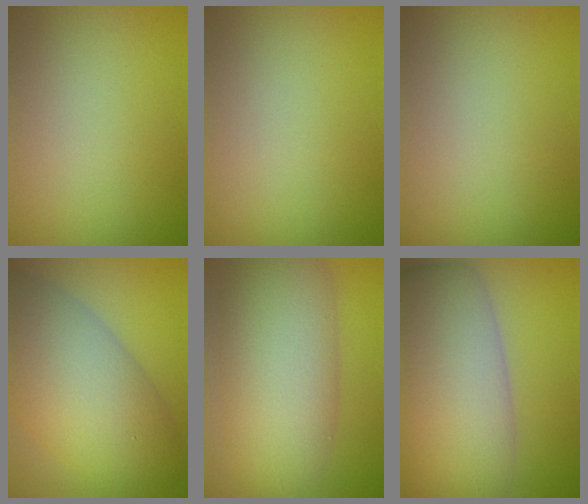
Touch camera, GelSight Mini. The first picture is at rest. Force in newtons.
{"total": 0.0}
{"total": 0.0}
{"total": 10.1, "press": 10.1, "slide": 0.2}
{"total": 9.7, "press": 9.7, "slide": 0.7}
{"total": 11.9, "press": 11.9, "slide": 0.8}